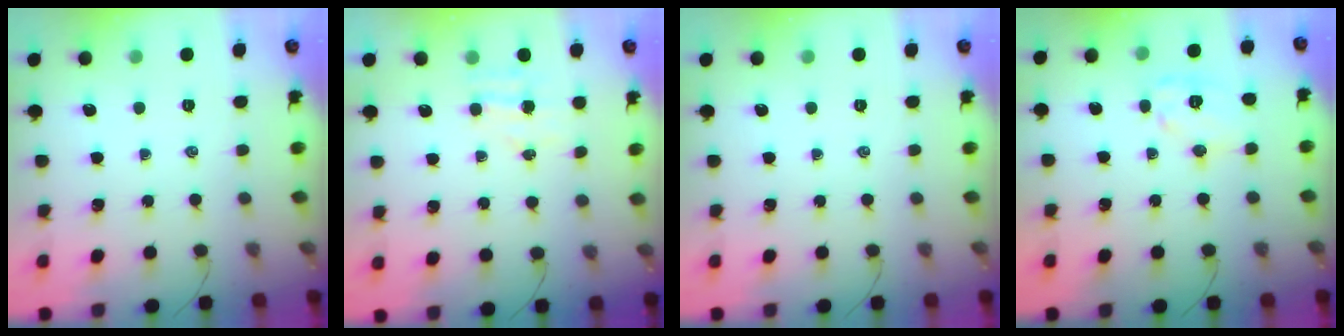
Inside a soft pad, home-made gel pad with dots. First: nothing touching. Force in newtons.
{"total": 4.2, "press": 4.1, "slide": 1.1}
{"total": 0.0}
{"total": 9.0, "press": 9.0, "slide": 0.2}